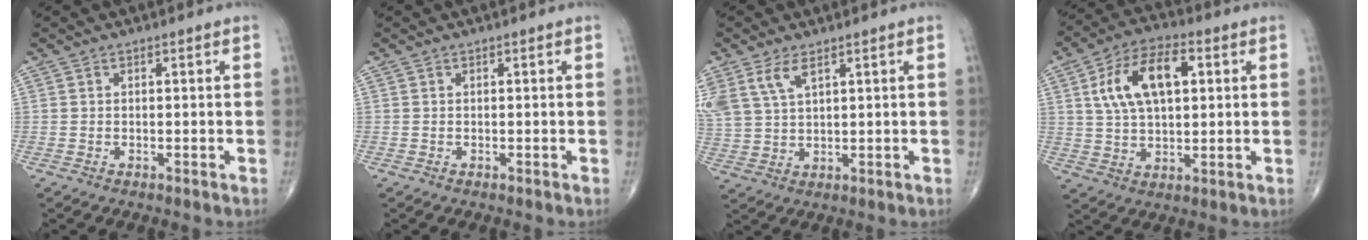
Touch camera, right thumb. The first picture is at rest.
{"total": 0.0}
{"total": 7.4, "force": [4.0, 3.4, 5.1], "torque": [-0.120, -0.003, 0.090]}
{"total": 13.8, "force": [3.6, 7.2, 11.2], "torque": [-0.196, 0.011, 0.064]}